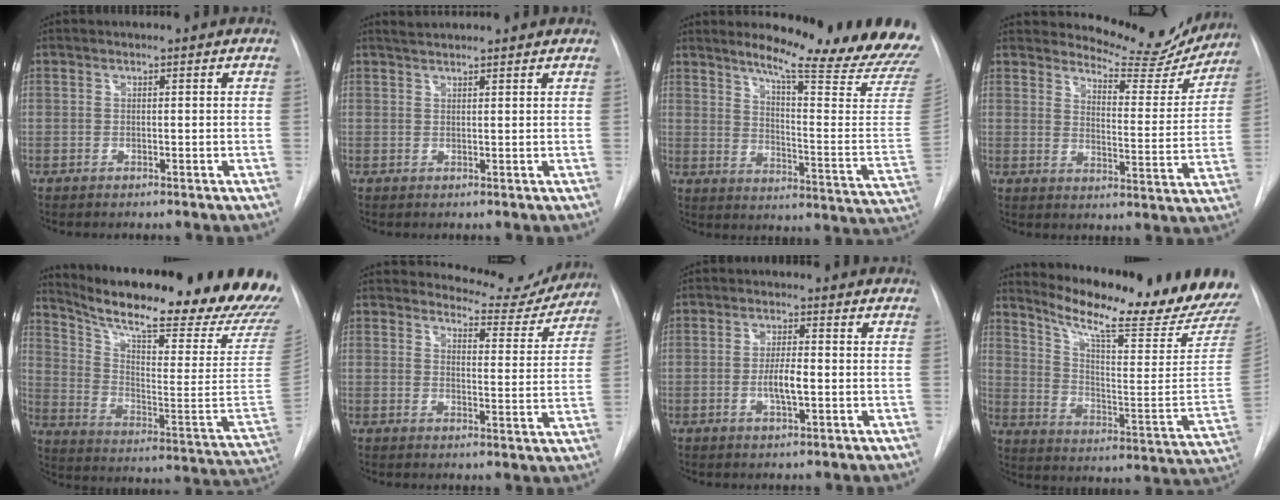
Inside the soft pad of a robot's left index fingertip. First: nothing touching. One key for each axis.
{"total": 3.9, "fx": 3.7, "fy": 0.0, "fz": 1.3, "tx": -0.020, "ty": 0.031, "tz": 0.057}
{"total": 22.0, "fx": 19.6, "fy": -0.6, "fz": 10.0, "tx": -0.142, "ty": -0.124, "tz": 0.238}
{"total": 13.1, "fx": 12.7, "fy": 2.8, "fz": 1.6, "tx": -0.014, "ty": -0.046, "tz": 0.151}
{"total": 31.5, "fx": 26.3, "fy": 3.5, "fz": 17.1, "tx": -0.263, "ty": -0.091, "tz": 0.349}
{"total": 9.3, "fx": 9.1, "fy": 2.0, "fz": -0.1, "tx": 0.012, "ty": -0.032, "tz": 0.103}
{"total": 4.1, "fx": -0.7, "fy": 0.8, "fz": 3.9, "tx": -0.075, "ty": -0.002, "tz": -0.011}
{"total": 22.1, "fx": 20.0, "fy": -0.1, "fz": 9.4, "tx": -0.158, "ty": -0.105, "tz": 0.273}